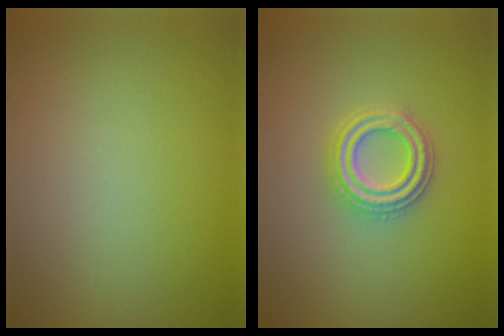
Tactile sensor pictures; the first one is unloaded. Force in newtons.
{"total": 3.1, "press": 3.0, "slide": 0.6}